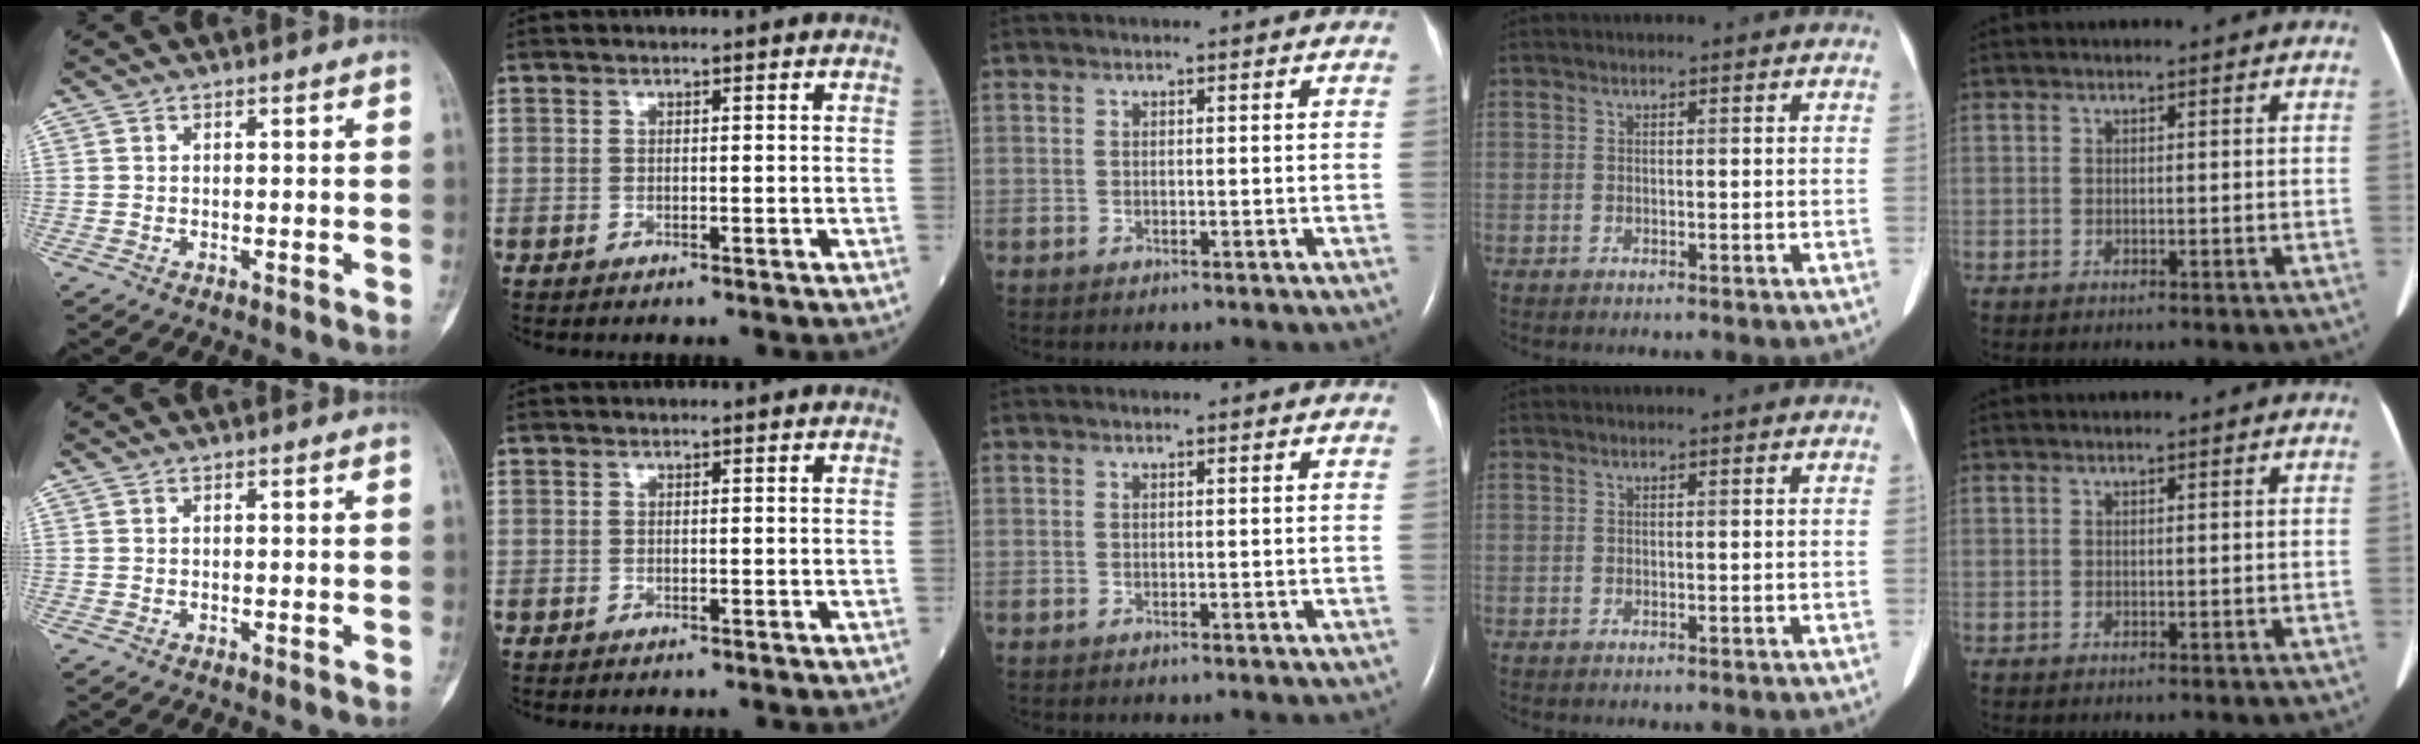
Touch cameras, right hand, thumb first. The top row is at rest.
{}